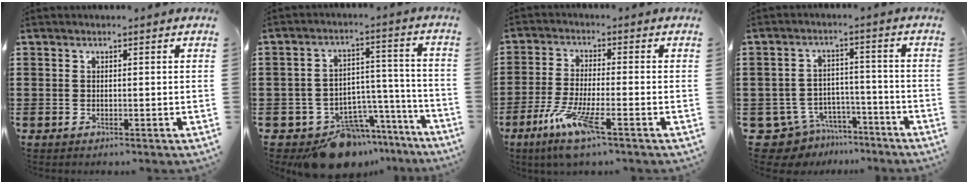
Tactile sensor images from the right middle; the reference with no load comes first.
{"total": 10.9, "force": [-9.4, 4.8, 2.7], "torque": [-0.029, 0.047, -0.165]}
{"total": 7.8, "force": [-4.6, 1.1, 6.2], "torque": [-0.130, -0.013, -0.085]}
{"total": 7.0, "force": [-6.4, 2.7, 0.9], "torque": [-0.043, 0.017, -0.132]}